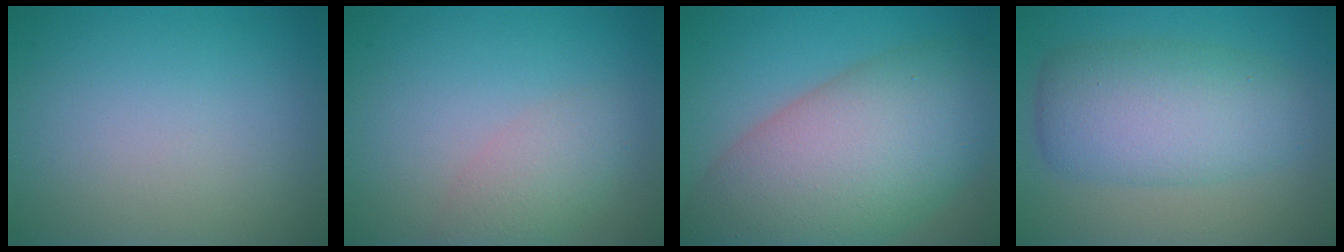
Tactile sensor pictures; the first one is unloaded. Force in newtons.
{"total": 2.8, "press": 2.8, "slide": 0.1}
{"total": 13.2, "press": 13.2, "slide": 0.6}
{"total": 7.0, "press": 7.0, "slide": 0.1}